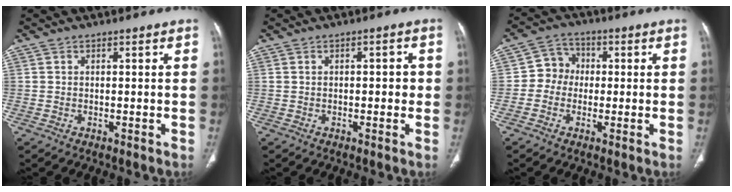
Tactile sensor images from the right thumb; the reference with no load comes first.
{"total": 2.5, "force": [0.0, 1.3, 2.1], "torque": [-0.019, 0.004, -0.004]}
{"total": 5.9, "force": [-0.5, 5.5, 2.3], "torque": [-0.008, 0.018, -0.022]}